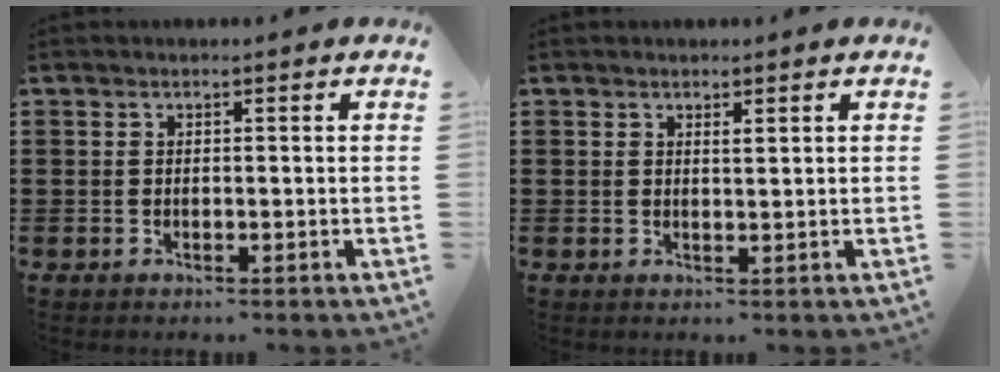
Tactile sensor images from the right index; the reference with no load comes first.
{"total": 0.9, "force": [0.7, 0.2, 0.5], "torque": [-0.012, 0.001, 0.012]}